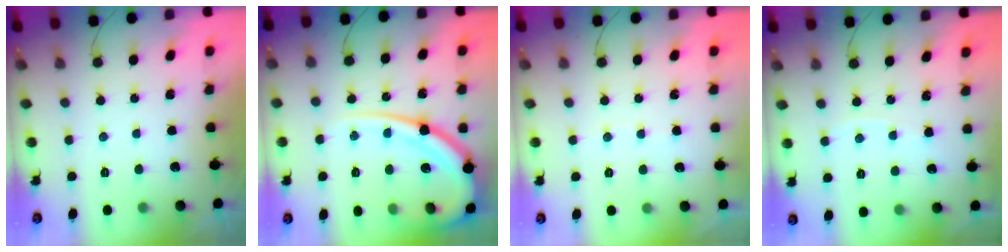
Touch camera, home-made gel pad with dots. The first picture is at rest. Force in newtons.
{"total": 16.9, "press": 16.8, "slide": 1.8}
{"total": 2.6, "press": 2.6, "slide": 0.3}
{"total": 2.2, "press": 2.2, "slide": 0.3}